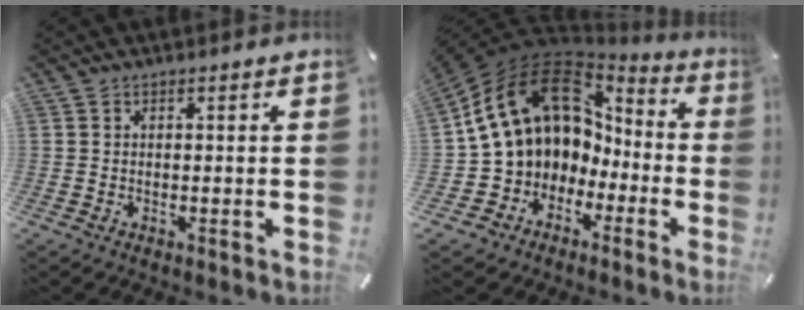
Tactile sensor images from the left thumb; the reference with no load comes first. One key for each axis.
{"total": 16.1, "fx": 4.7, "fy": 12.9, "fz": 8.4, "tx": -0.187, "ty": -0.022, "tz": 0.103}